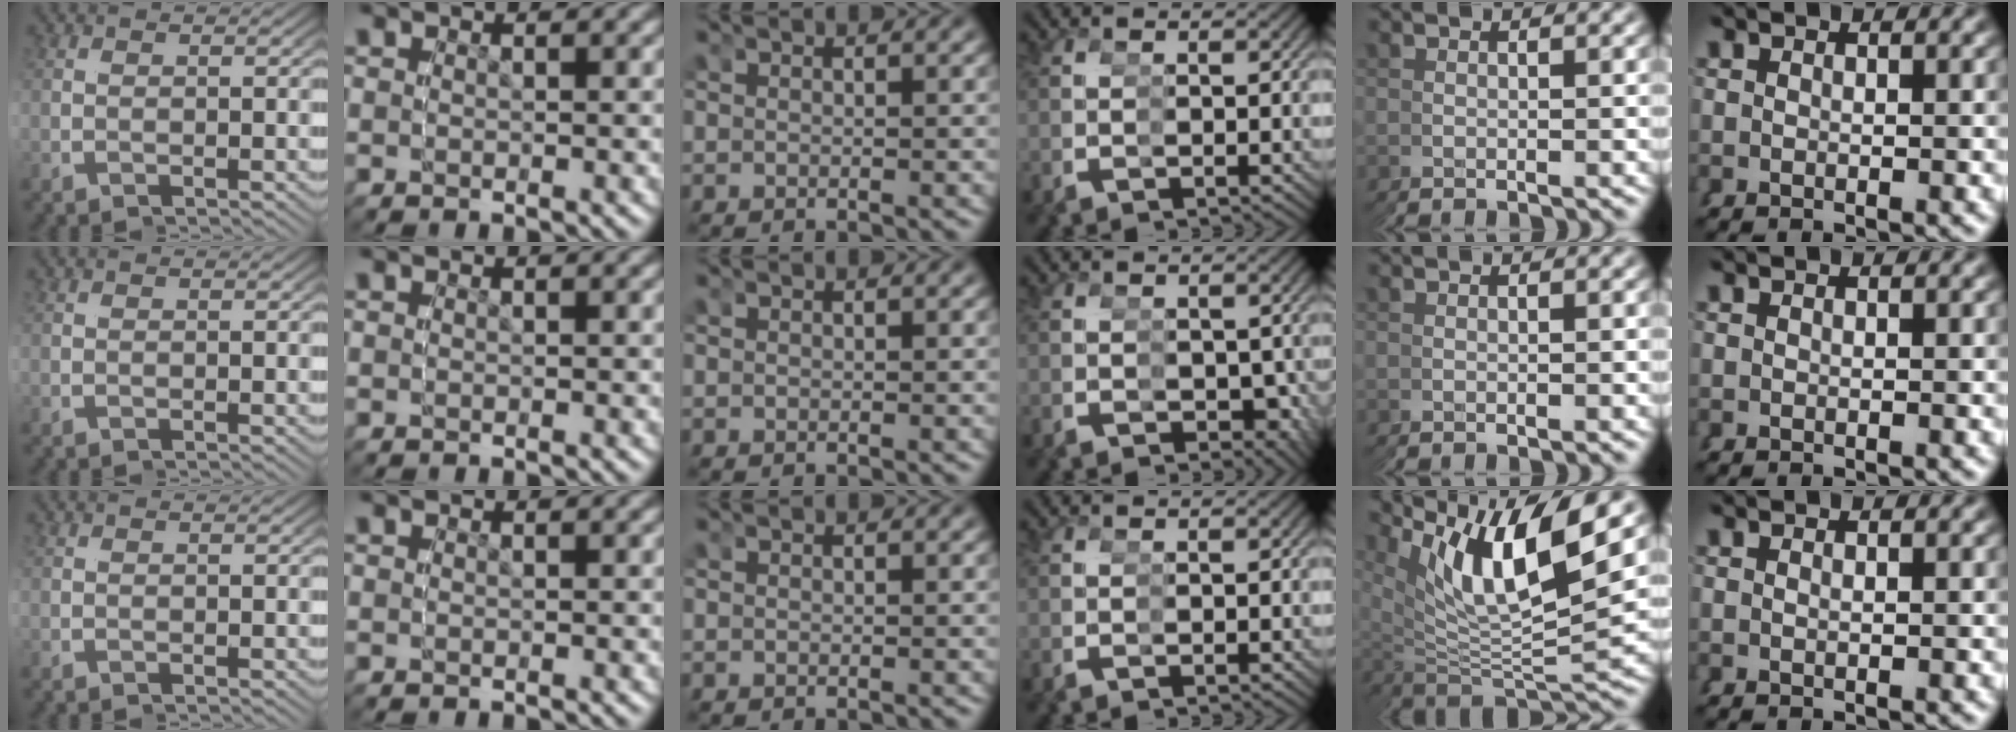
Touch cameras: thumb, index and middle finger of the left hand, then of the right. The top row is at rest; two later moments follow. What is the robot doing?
{"motion": "grasp_and_lifting", "object": "condiment"}